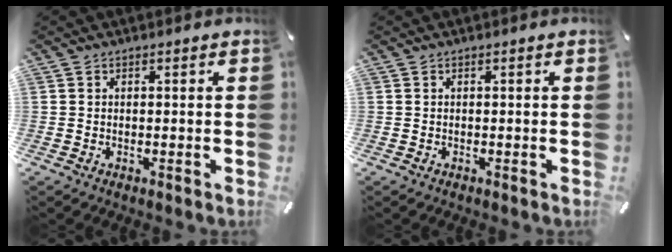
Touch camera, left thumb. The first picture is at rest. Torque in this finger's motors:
{"motor_torque": [-0.07, -0.02, -0.04, -0.01, 0.00]}